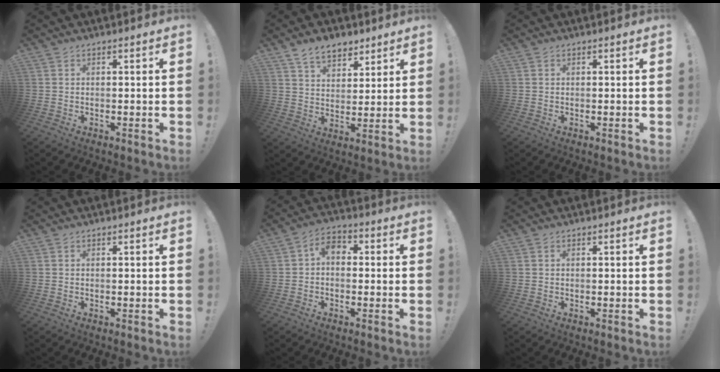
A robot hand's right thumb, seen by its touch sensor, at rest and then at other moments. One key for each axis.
{"total": 9.4, "fx": 6.6, "fy": 5.6, "fz": 3.6, "tx": -0.054, "ty": -0.034, "tz": 0.128}
{"total": 0.0}
{"total": 0.0}
{"total": 4.9, "fx": -0.5, "fy": 3.4, "fz": 3.5, "tx": -0.072, "ty": 0.013, "tz": -0.010}
{"total": 0.0}